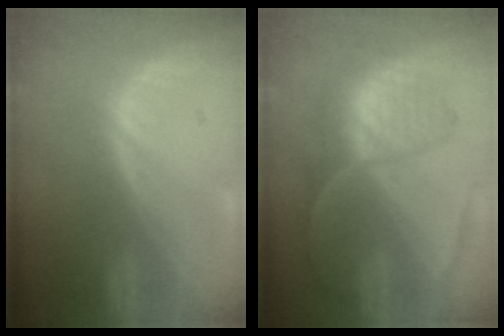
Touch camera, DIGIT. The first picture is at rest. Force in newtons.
{"total": 8.9, "press": 7.5, "slide": 4.7}